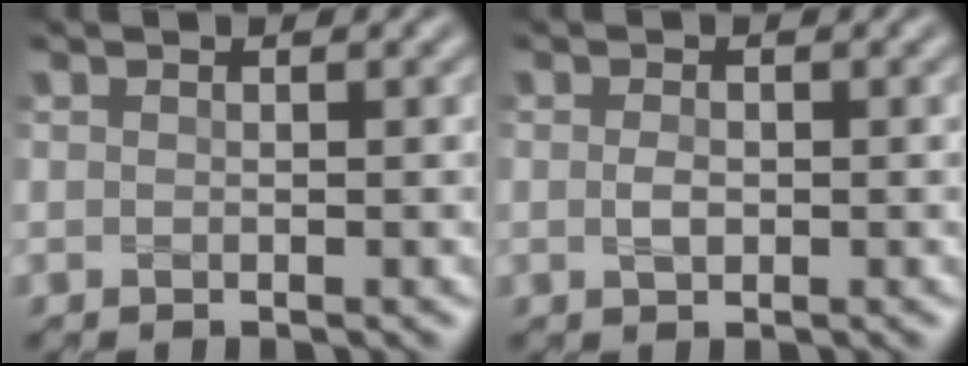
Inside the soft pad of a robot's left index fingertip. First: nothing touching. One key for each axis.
{"total": 1.3, "fx": 0.0, "fy": 0.8, "fz": 1.0, "tx": -0.022, "ty": -0.001, "tz": -0.002}